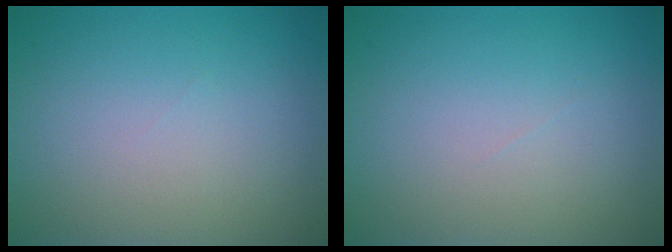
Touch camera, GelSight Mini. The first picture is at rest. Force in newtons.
{"total": 0.0}